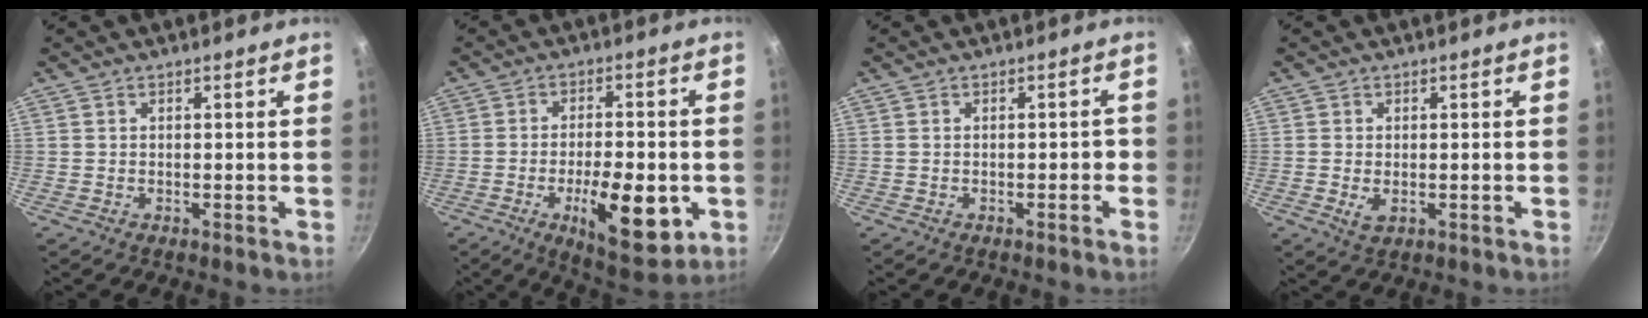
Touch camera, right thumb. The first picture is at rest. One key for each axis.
{"total": 14.6, "fx": -4.3, "fy": 5.8, "fz": 12.8, "tx": -0.173, "ty": 0.004, "tz": -0.057}
{"total": 1.6, "fx": -0.6, "fy": 0.8, "fz": 1.3, "tx": -0.011, "ty": 0.013, "tz": -0.007}
{"total": 2.6, "fx": -0.5, "fy": 1.6, "fz": 2.1, "tx": -0.040, "ty": -0.005, "tz": -0.006}